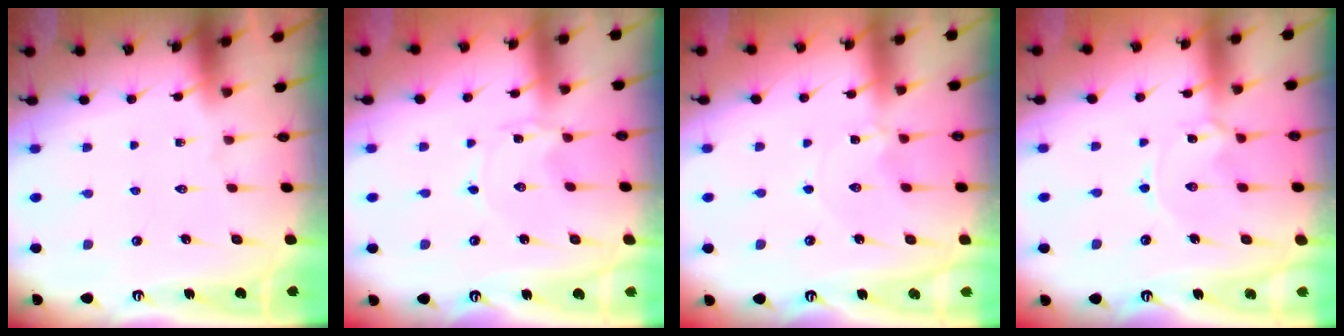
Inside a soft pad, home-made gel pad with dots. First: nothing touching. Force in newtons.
{"total": 0.6, "press": 0.6, "slide": 0.1}
{"total": 0.9, "press": 0.9, "slide": 0.2}
{"total": 1.5, "press": 1.5, "slide": 0.0}